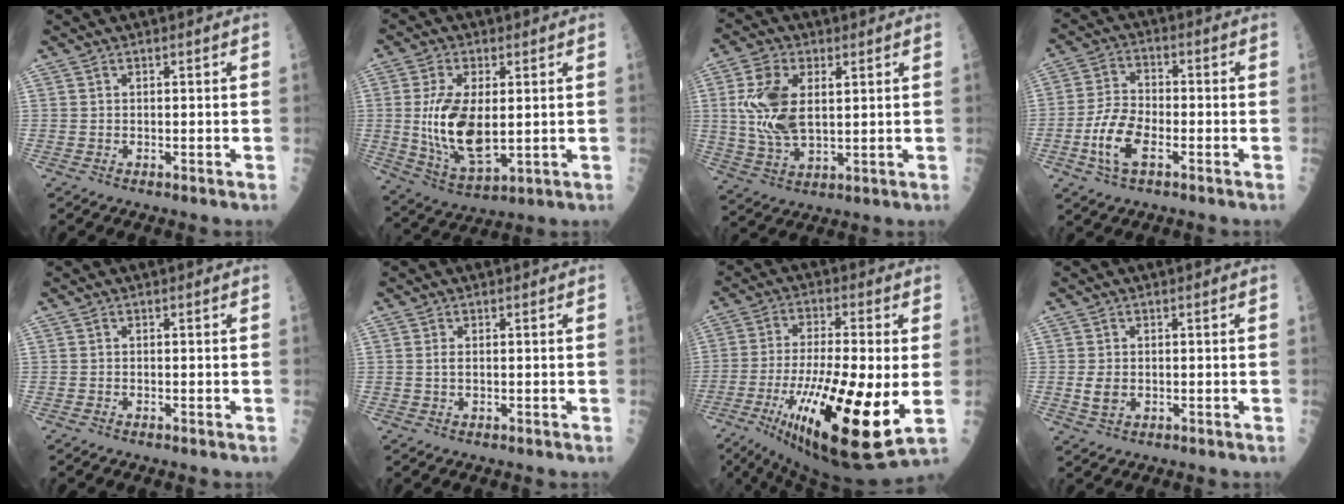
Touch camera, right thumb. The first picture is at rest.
{"total": 14.0, "force": [0.5, 6.6, 12.3], "torque": [-0.238, -0.021, 0.022]}
{"total": 12.3, "force": [2.3, 6.6, 10.1], "torque": [-0.204, -0.003, 0.049]}
{"total": 8.9, "force": [-3.3, 4.3, 7.0], "torque": [-0.140, 0.017, -0.066]}
{"total": 0.0}
{"total": 1.2, "force": [0.2, 0.6, 1.0], "torque": [-0.025, -0.002, 0.007]}
{"total": 25.0, "force": [-6.0, 5.8, 23.6], "torque": [-0.427, -0.038, -0.086]}
{"total": 2.7, "force": [-0.2, 1.9, 1.9], "torque": [-0.031, -0.002, 0.000]}